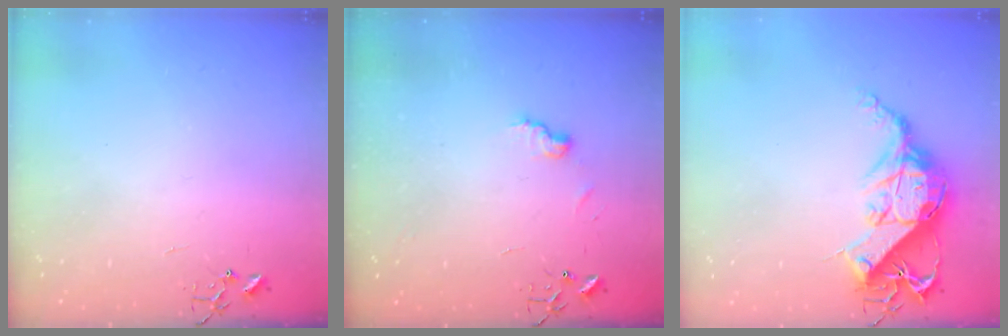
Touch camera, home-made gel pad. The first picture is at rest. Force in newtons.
{"total": 6.7, "press": 6.6, "slide": 0.7}
{"total": 13.9, "press": 13.8, "slide": 1.4}